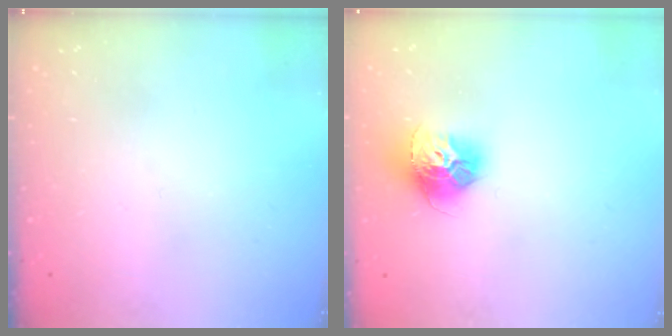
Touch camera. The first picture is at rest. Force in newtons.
{"total": 13.6, "press": 13.5, "slide": 1.4}